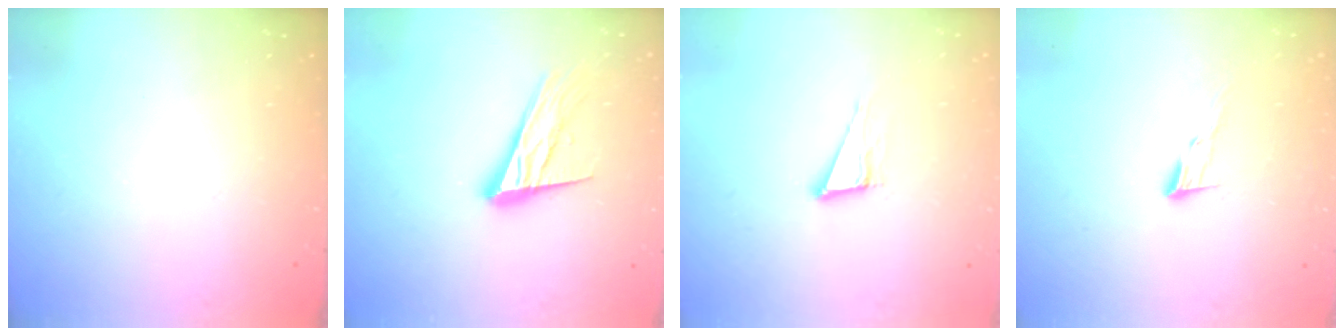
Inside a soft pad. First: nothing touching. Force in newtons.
{"total": 15.6, "press": 15.1, "slide": 3.7}
{"total": 6.8, "press": 6.2, "slide": 2.8}
{"total": 6.1, "press": 6.1, "slide": 0.6}